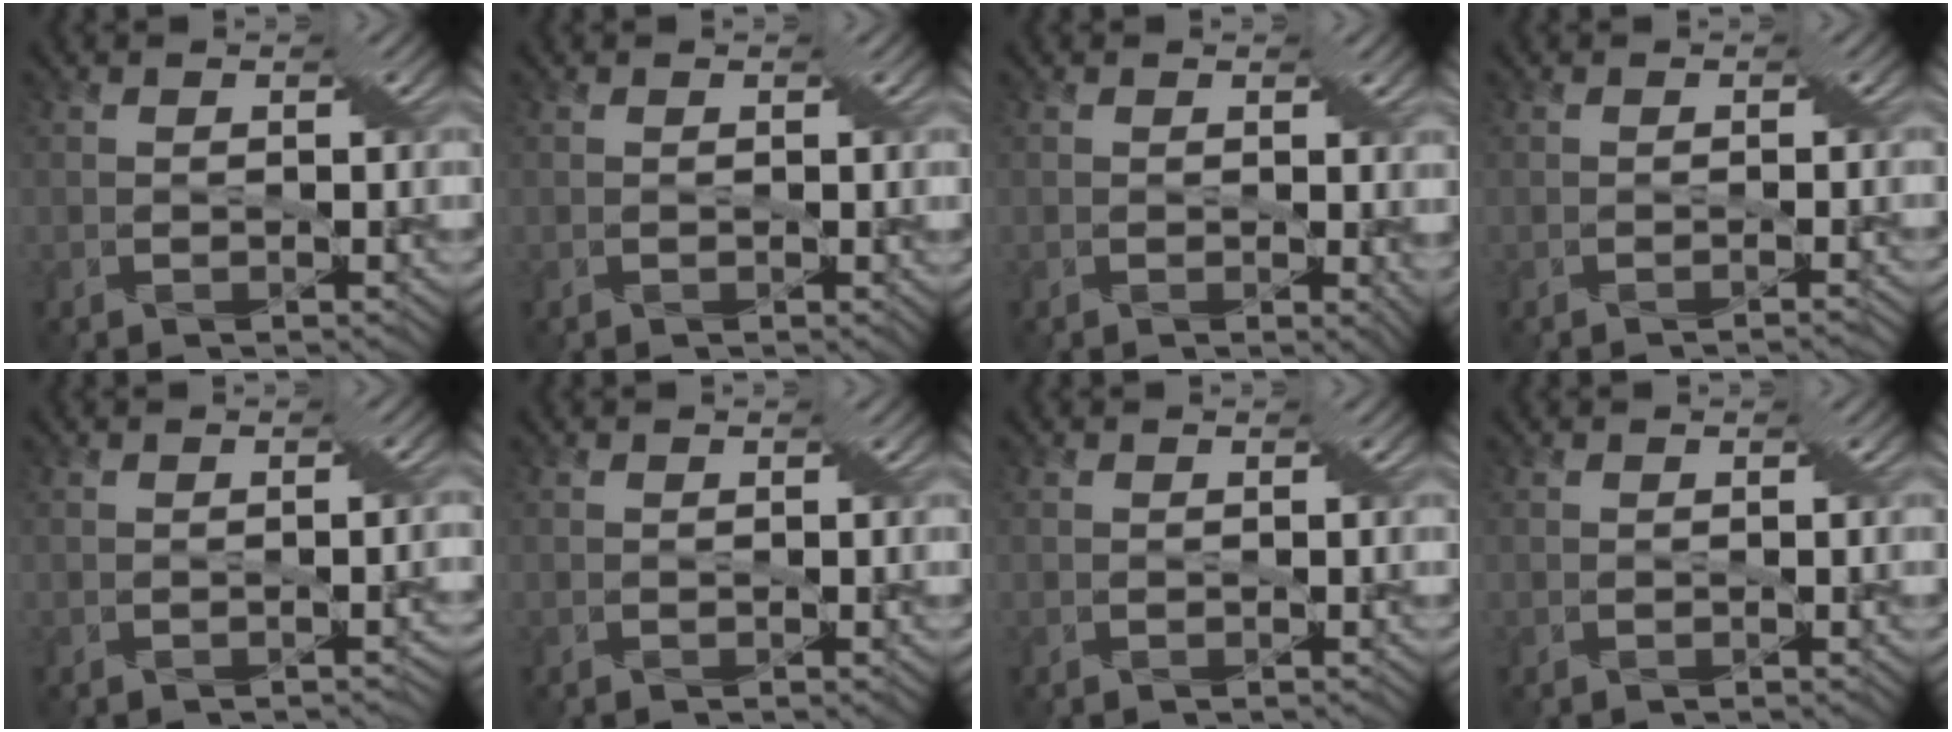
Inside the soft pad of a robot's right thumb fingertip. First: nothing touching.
{"total": 0.0}
{"total": 2.1, "force": [0.4, 1.2, 1.6], "torque": [-0.017, -0.007, 0.009]}
{"total": 1.0, "force": [-0.8, -0.3, 0.4], "torque": [0.003, 0.001, -0.006]}
{"total": 1.2, "force": [-0.5, 0.5, 1.0], "torque": [-0.004, -0.006, -0.008]}
{"total": 0.6, "force": [0.0, 0.3, 0.5], "torque": [-0.002, -0.001, 0.001]}
{"total": 0.0}
{"total": 0.6, "force": [0.1, 0.3, 0.5], "torque": [-0.004, -0.002, 0.001]}